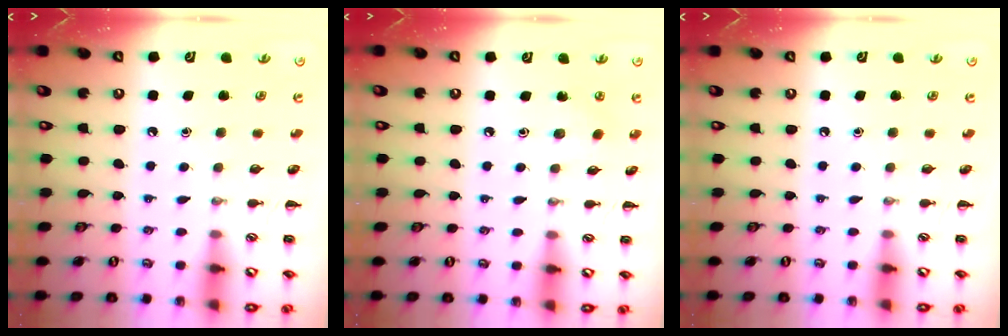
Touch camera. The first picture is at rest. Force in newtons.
{"total": 2.8, "press": 2.6, "slide": 0.9}
{"total": 0.0}